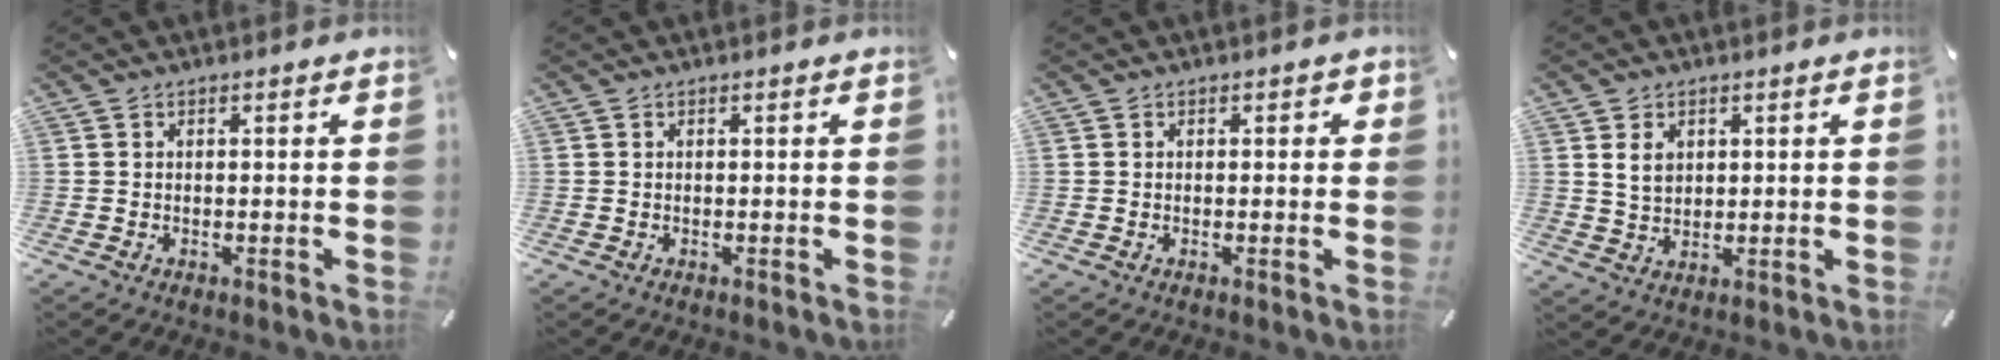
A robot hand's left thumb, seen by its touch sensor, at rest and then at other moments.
{"total": 0.0}
{"total": 0.7, "force": [0.0, 0.5, 0.4], "torque": [-0.007, 0.006, -0.001]}
{"total": 4.7, "force": [1.6, 3.8, 2.2], "torque": [-0.052, 0.001, 0.026]}